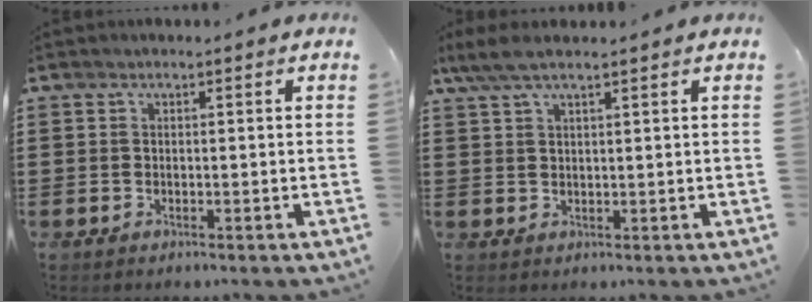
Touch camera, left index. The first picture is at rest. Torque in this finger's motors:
{"motor_torque": [2.14, 0.00, -0.10, 0.00]}